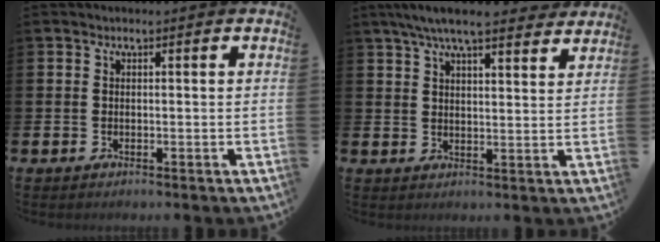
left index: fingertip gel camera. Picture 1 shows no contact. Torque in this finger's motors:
{"motor_torque": [1.16, -0.98, 0.97, 0.21]}